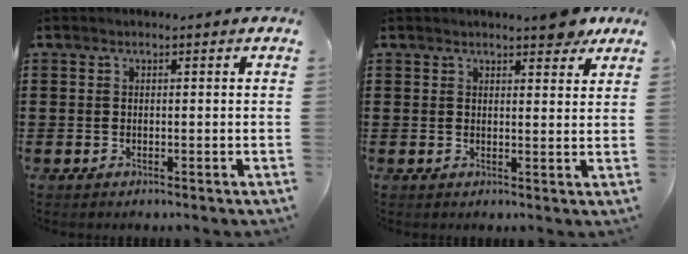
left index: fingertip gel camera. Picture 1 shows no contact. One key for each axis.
{"total": 4.4, "fx": 3.8, "fy": 1.0, "fz": 2.1, "tx": -0.025, "ty": -0.012, "tz": 0.066}